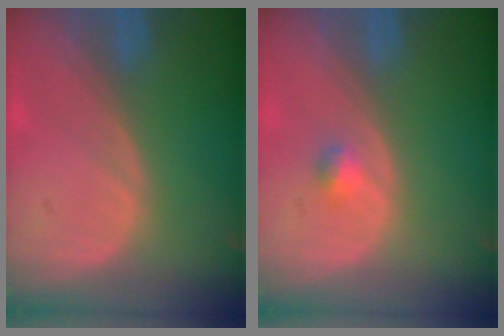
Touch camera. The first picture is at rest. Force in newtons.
{"total": 1.7, "press": 1.4, "slide": 0.8}